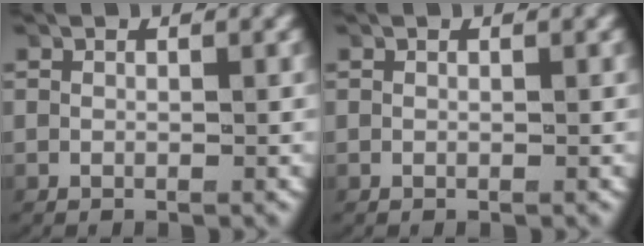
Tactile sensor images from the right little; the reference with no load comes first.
{"total": 0.0}